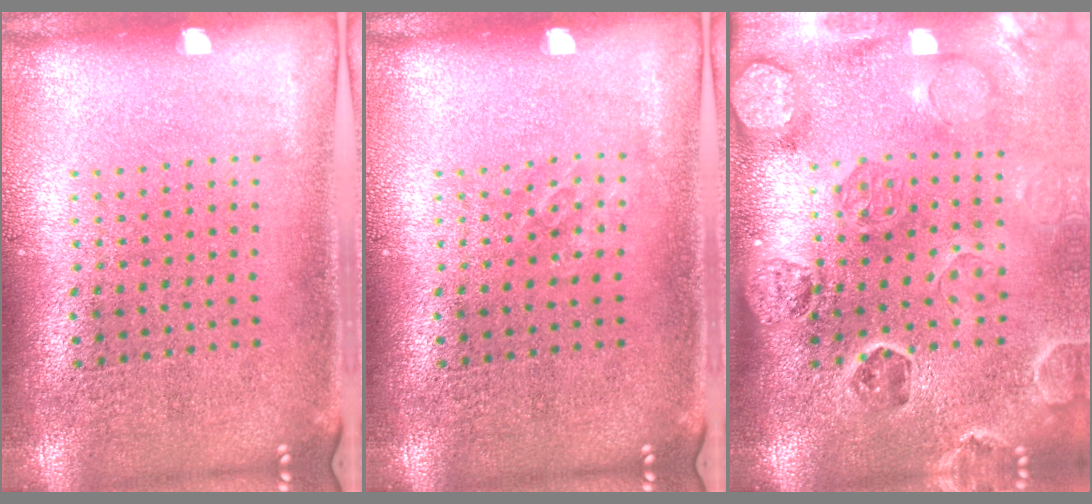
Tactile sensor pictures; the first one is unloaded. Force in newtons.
{"total": 0.8, "press": 0.8, "slide": 0.1}
{"total": 2.7, "press": 2.6, "slide": 0.5}